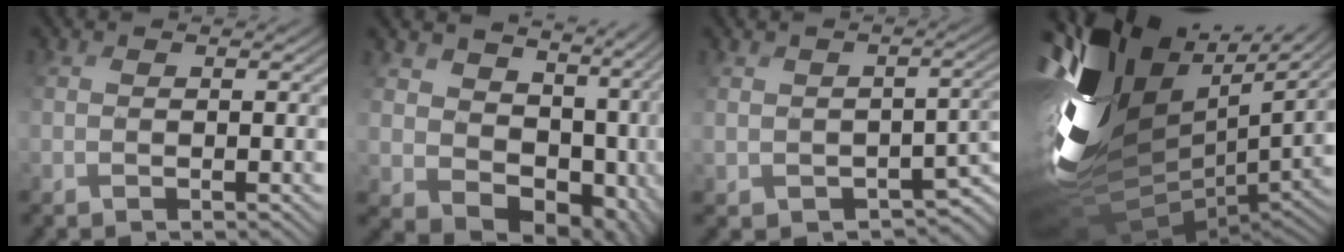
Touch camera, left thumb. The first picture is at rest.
{"total": 10.3, "force": [1.4, 8.3, 5.9], "torque": [-0.111, -0.035, 0.048]}
{"total": 3.4, "force": [-1.8, 2.4, 1.5], "torque": [-0.026, -0.014, -0.017]}
{"total": 14.9, "force": [4.4, 10.4, 9.7], "torque": [-0.263, -0.015, 0.098]}